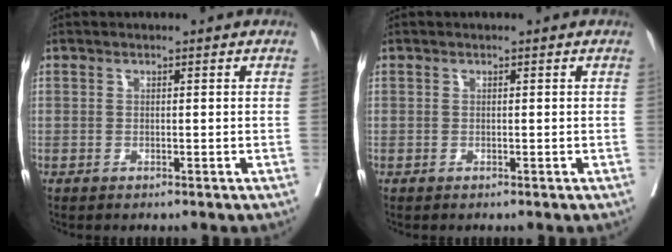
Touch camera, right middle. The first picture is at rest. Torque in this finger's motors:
{"motor_torque": [-0.04, 0.04, 0.00, -0.01]}